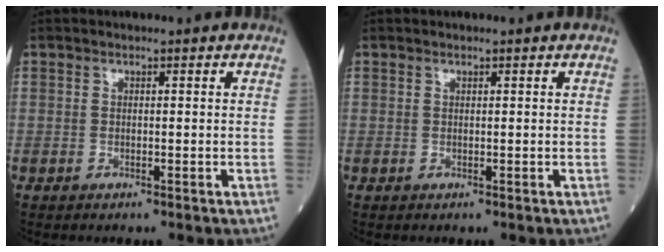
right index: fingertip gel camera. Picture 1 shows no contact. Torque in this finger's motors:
{"motor_torque": [-0.19, -0.10, -0.02, -0.01]}